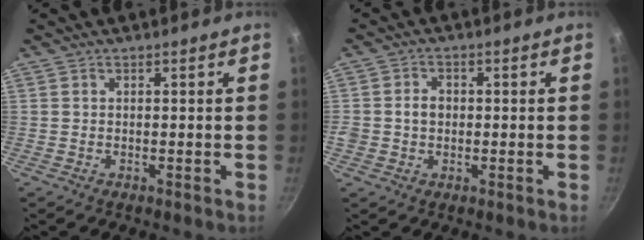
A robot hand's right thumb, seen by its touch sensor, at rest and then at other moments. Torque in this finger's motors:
{"motor_torque": [0.29, 0.80, 0.52, -0.09, 0.01]}